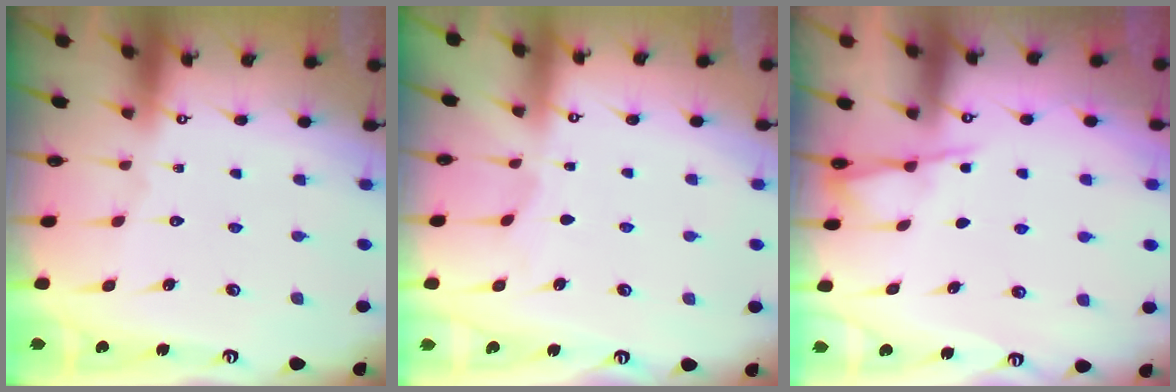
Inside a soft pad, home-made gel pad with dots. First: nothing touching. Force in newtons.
{"total": 2.7, "press": 2.7, "slide": 0.2}
{"total": 3.4, "press": 3.4, "slide": 0.5}